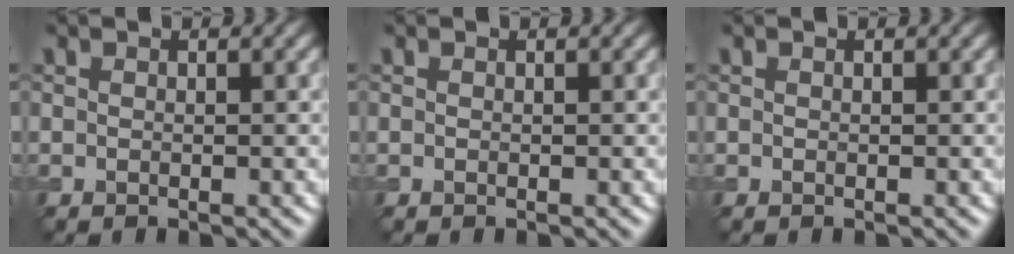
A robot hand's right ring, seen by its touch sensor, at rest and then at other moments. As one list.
[{"total": 0.0}, {"total": 0.0}]